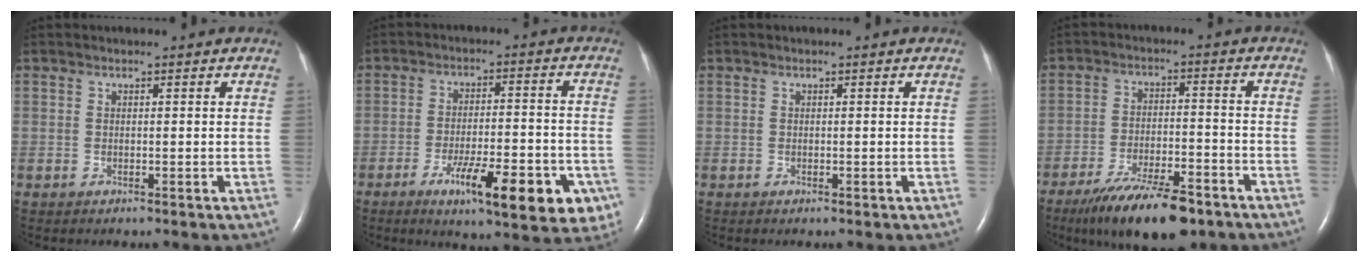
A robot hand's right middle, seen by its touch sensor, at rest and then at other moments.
{"total": 14.9, "force": [-7.2, 3.5, 12.5], "torque": [-0.136, 0.000, -0.094]}
{"total": 0.0}
{"total": 12.9, "force": [-9.3, 3.3, 8.3], "torque": [-0.142, -0.019, -0.157]}